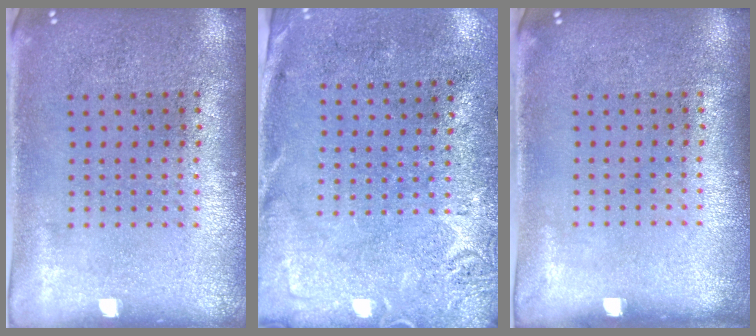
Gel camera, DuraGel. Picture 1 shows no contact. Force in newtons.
{"total": 2.8, "press": 2.2, "slide": 1.7}
{"total": 0.0}